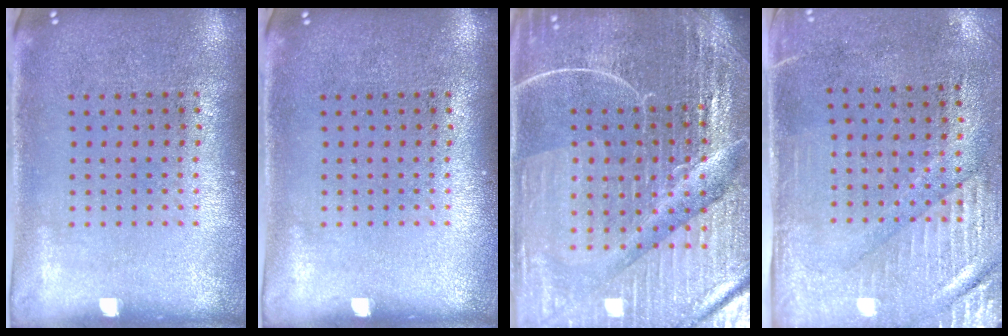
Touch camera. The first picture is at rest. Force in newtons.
{"total": 0.0}
{"total": 6.8, "press": 6.0, "slide": 3.2}
{"total": 3.0, "press": 2.5, "slide": 1.6}